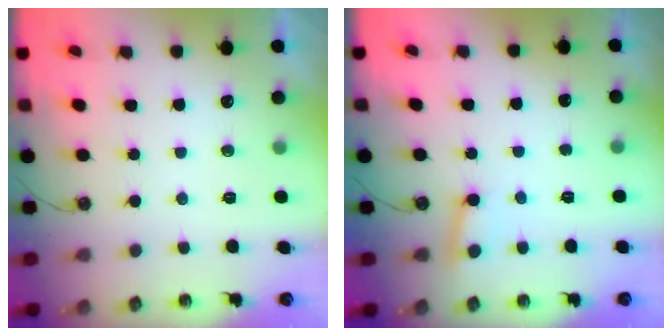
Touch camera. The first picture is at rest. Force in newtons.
{"total": 3.2, "press": 3.2, "slide": 0.4}